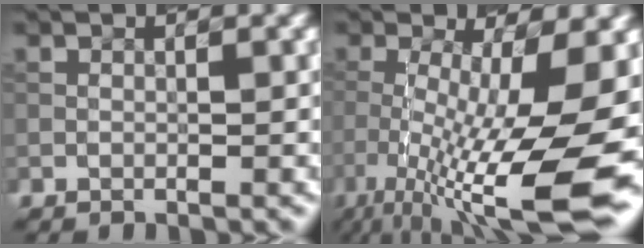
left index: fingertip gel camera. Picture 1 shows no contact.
{"total": 14.0, "force": [-4.9, 3.4, 12.7], "torque": [-0.212, -0.013, -0.073]}